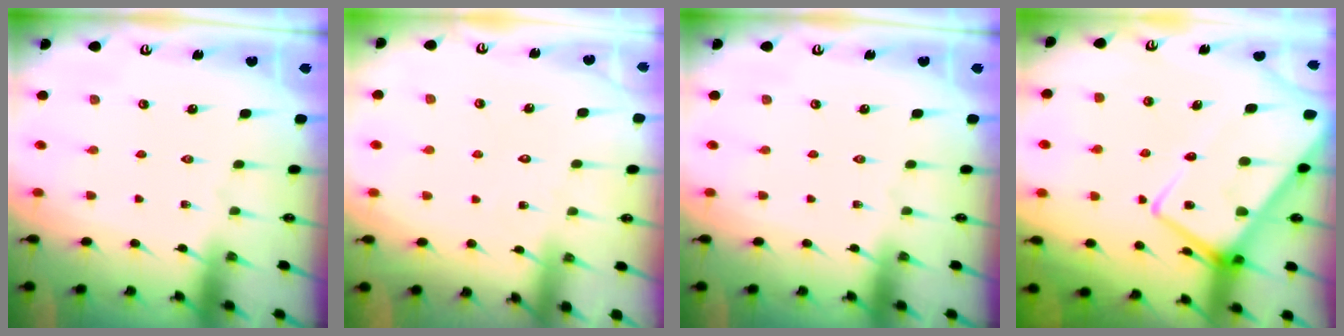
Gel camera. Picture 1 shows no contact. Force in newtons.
{"total": 4.8, "press": 4.8, "slide": 0.5}
{"total": 0.0}
{"total": 15.7, "press": 15.6, "slide": 1.7}